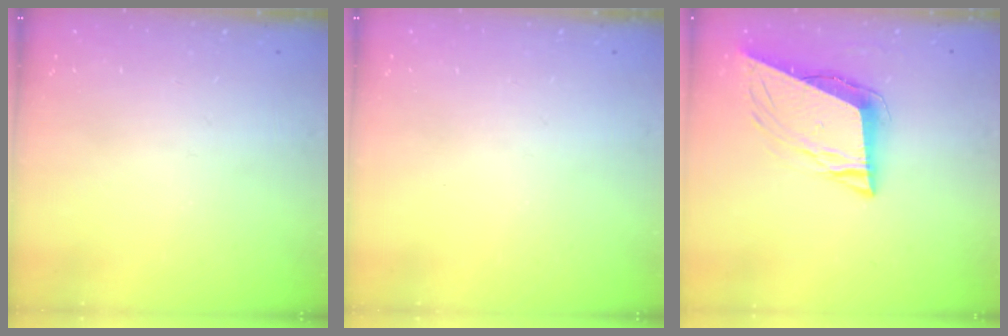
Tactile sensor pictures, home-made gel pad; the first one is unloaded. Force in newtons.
{"total": 0.0}
{"total": 10.9, "press": 10.3, "slide": 3.4}